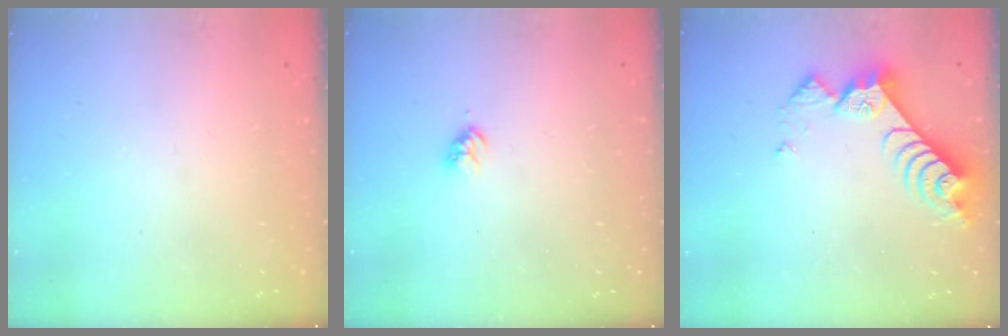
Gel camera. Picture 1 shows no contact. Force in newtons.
{"total": 2.9, "press": 2.9, "slide": 0.4}
{"total": 8.2, "press": 8.2, "slide": 1.0}